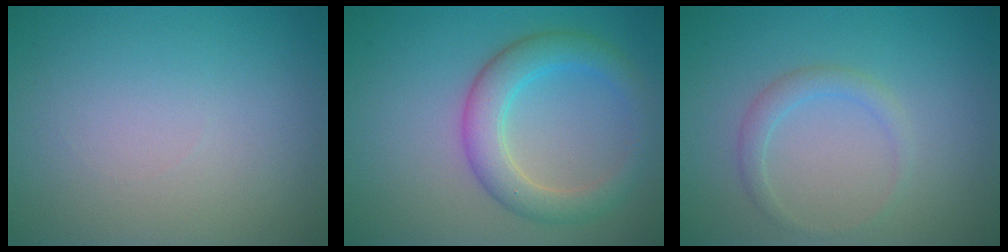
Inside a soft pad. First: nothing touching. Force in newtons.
{"total": 4.5, "press": 4.5, "slide": 0.1}
{"total": 1.6, "press": 1.6, "slide": 0.1}